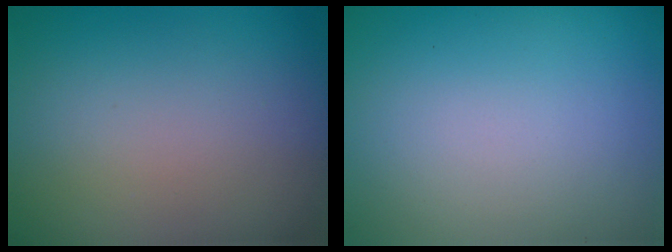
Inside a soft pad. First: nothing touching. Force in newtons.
{"total": 0.0}